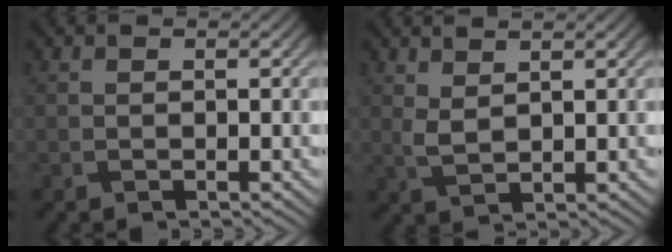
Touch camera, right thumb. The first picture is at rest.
{"total": 2.2, "force": [1.4, 0.6, 1.6], "torque": [-0.044, -0.002, 0.034]}